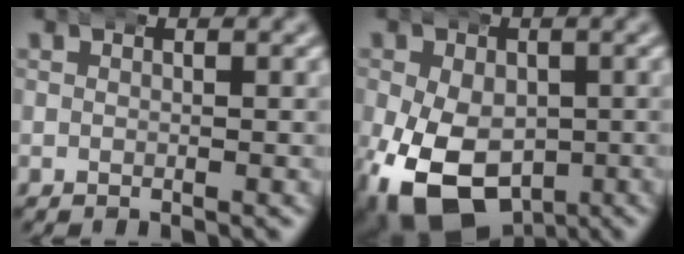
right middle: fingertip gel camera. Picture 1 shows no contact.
{"total": 12.4, "force": [-4.8, 9.0, 7.0], "torque": [-0.163, -0.072, -0.047]}